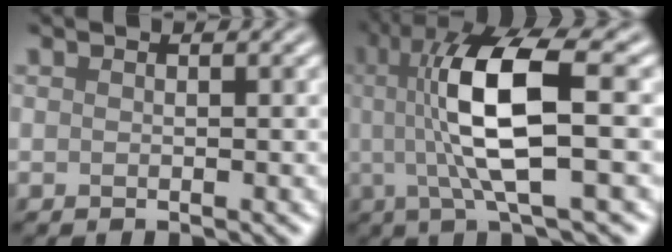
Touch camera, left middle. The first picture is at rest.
{"total": 9.8, "force": [0.9, 2.5, 9.4], "torque": [-0.170, 0.006, 0.020]}